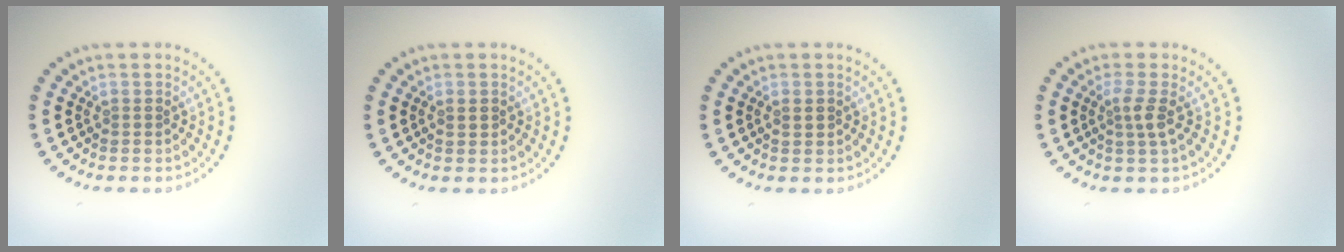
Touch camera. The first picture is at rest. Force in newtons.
{"total": 0.5, "press": 0.5, "slide": 0.2}
{"total": 0.5, "press": 0.5, "slide": 0.2}
{"total": 1.8, "press": 1.4, "slide": 1.2}